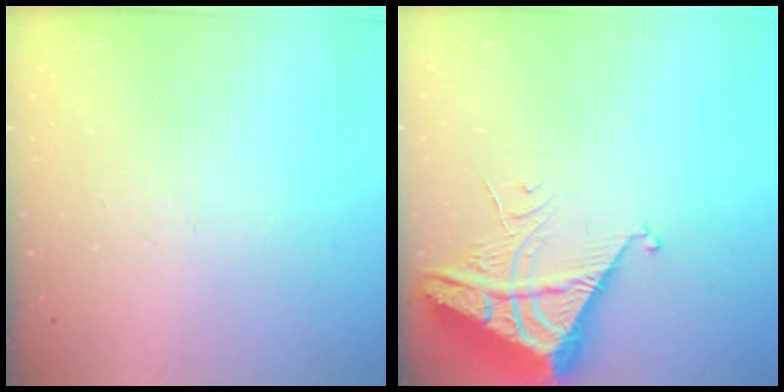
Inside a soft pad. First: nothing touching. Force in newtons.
{"total": 6.6, "press": 6.6, "slide": 0.6}